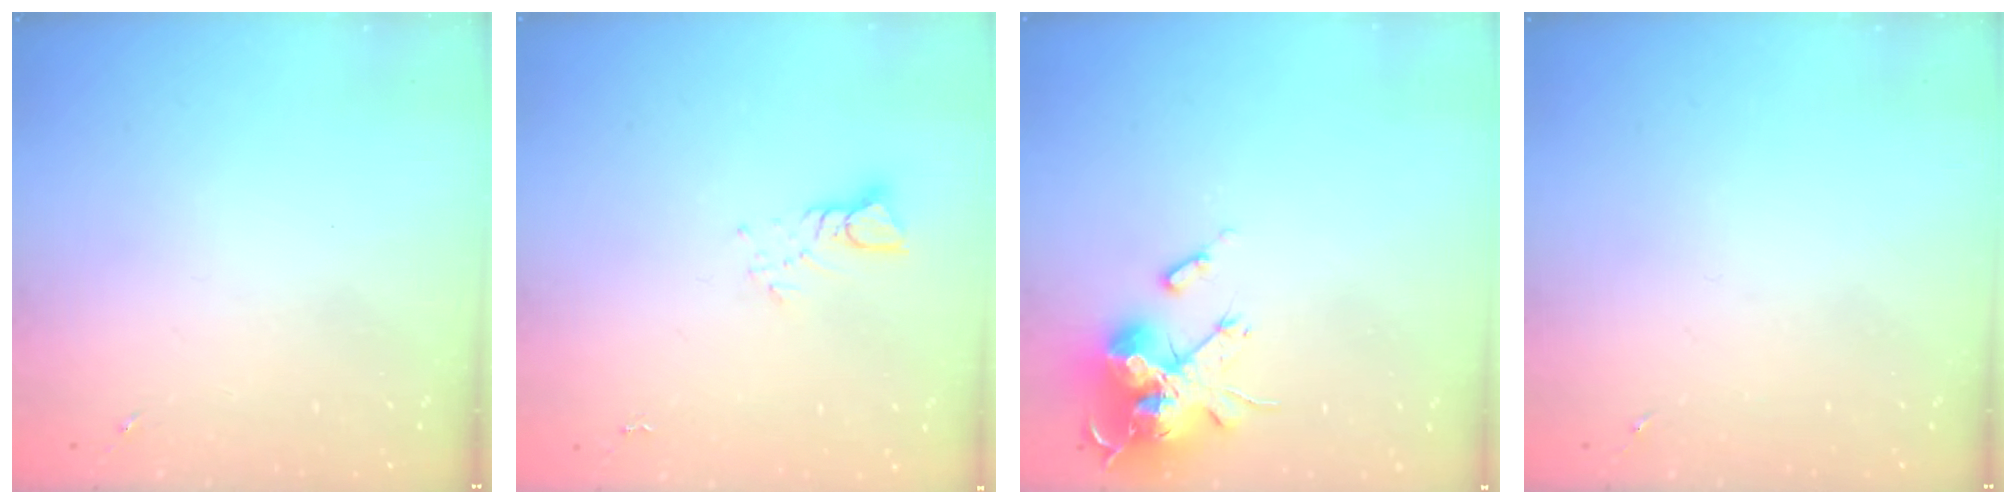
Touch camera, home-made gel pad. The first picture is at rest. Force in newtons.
{"total": 3.8, "press": 3.8, "slide": 0.2}
{"total": 19.6, "press": 19.6, "slide": 0.1}
{"total": 0.0}